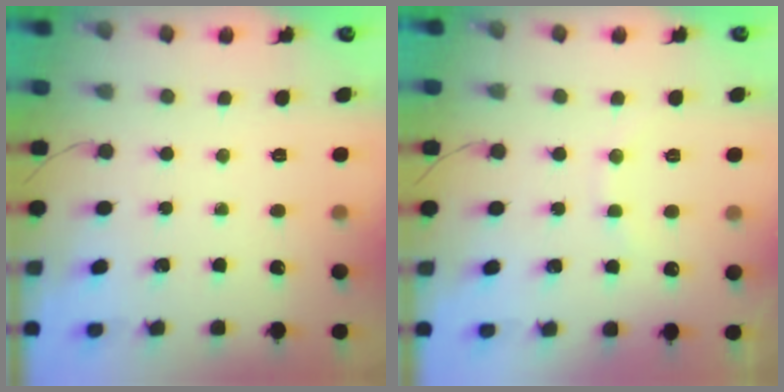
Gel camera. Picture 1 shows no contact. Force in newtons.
{"total": 6.7, "press": 6.6, "slide": 1.2}